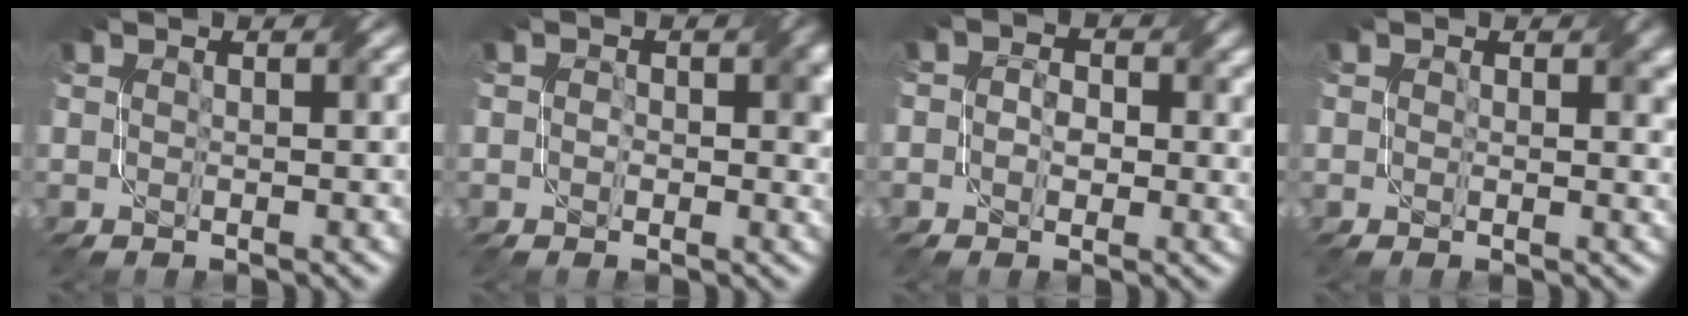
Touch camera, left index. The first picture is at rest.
{"total": 2.6, "force": [0.3, 1.7, 1.9], "torque": [-0.019, -0.001, -0.001]}
{"total": 3.1, "force": [0.3, 2.4, 1.9], "torque": [-0.023, -0.001, -0.007]}
{"total": 2.2, "force": [1.0, 1.5, 1.2], "torque": [-0.013, -0.004, 0.010]}